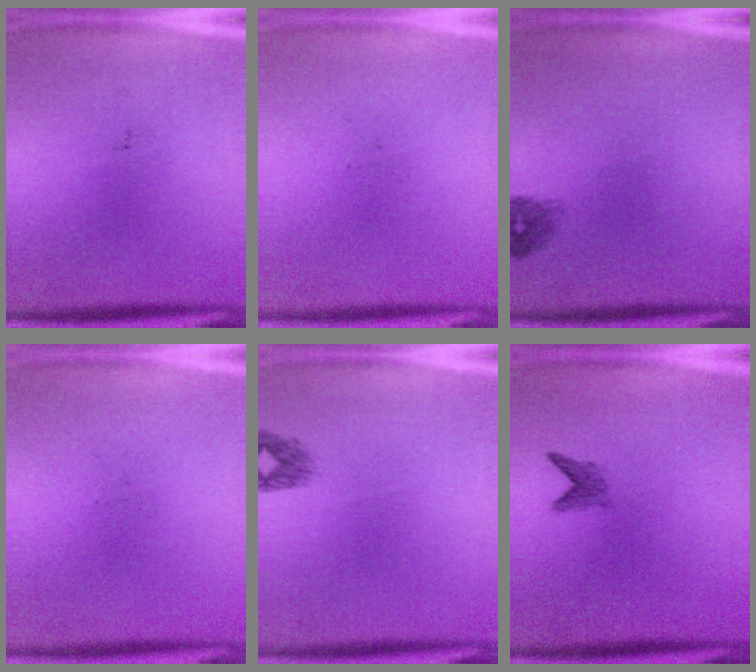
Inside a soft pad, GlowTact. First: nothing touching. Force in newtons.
{"total": 0.0}
{"total": 1.4}
{"total": 0.0}
{"total": 1.3}
{"total": 1.7}